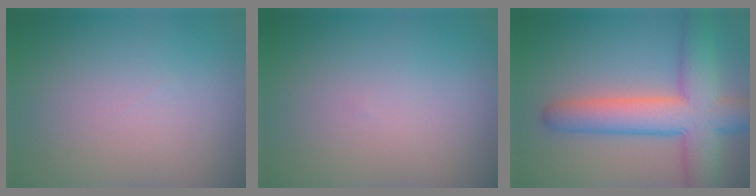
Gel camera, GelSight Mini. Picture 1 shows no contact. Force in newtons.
{"total": 0.0}
{"total": 8.6, "press": 8.6, "slide": 0.3}